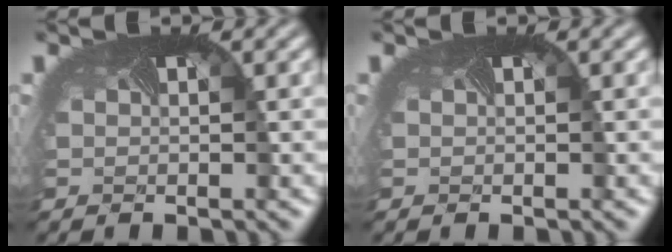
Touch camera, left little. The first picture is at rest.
{"total": 0.0}